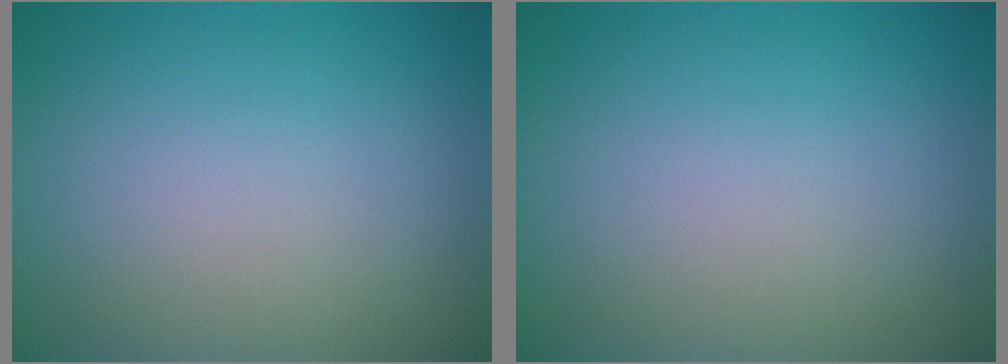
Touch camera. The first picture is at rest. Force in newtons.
{"total": 0.0}